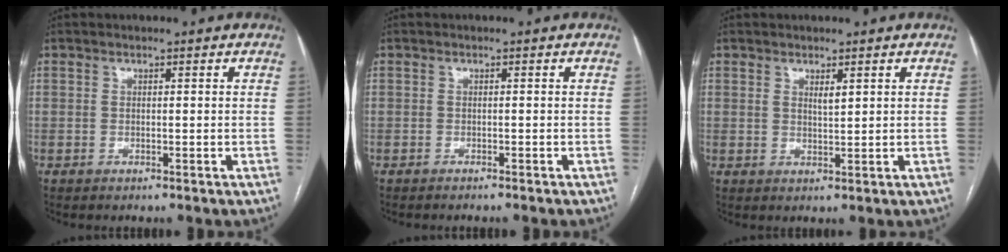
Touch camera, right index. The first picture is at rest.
{"total": 2.3, "force": [-2.0, 0.1, 1.0], "torque": [-0.015, -0.001, -0.023]}
{"total": 1.6, "force": [0.9, 0.4, 1.3], "torque": [-0.024, -0.005, 0.017]}